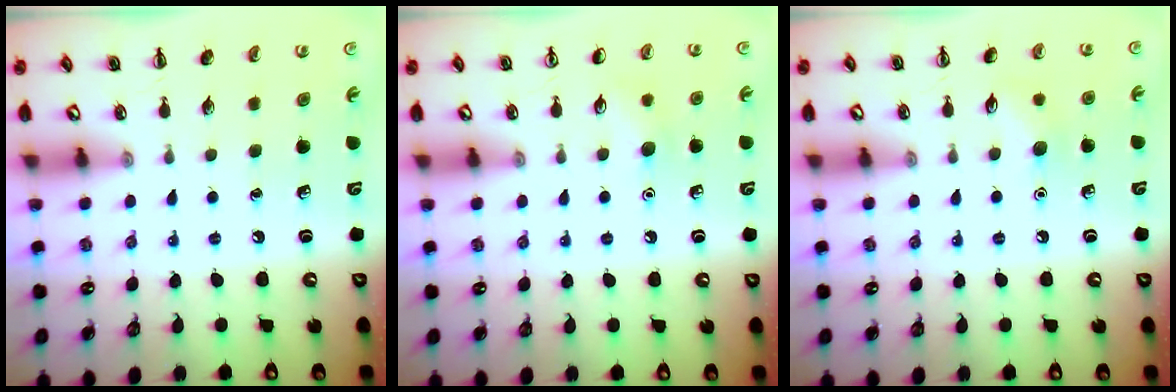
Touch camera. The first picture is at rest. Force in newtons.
{"total": 6.5, "press": 6.2, "slide": 1.8}
{"total": 6.9, "press": 6.7, "slide": 1.9}